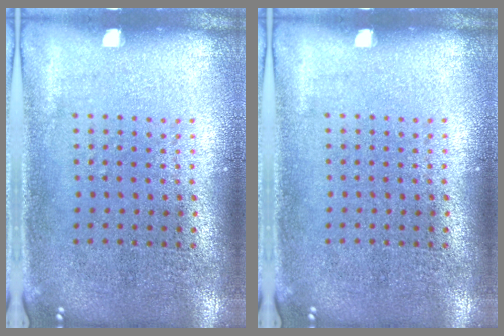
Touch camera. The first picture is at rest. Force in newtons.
{"total": 0.0}